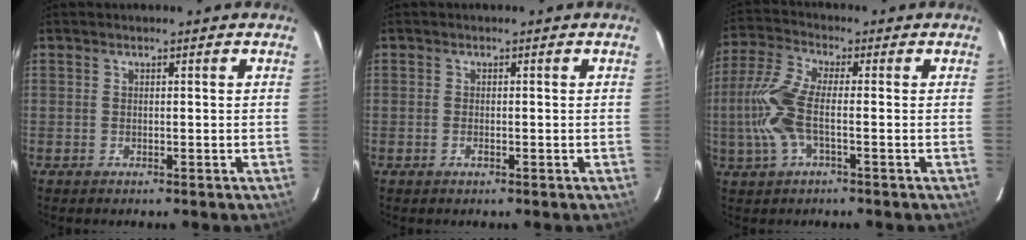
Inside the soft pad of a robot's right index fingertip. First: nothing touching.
{"total": 1.0, "force": [-0.5, 0.5, 0.7], "torque": [-0.014, 0.000, -0.009]}
{"total": 9.8, "force": [-1.7, 3.2, 9.1], "torque": [-0.212, 0.005, -0.037]}